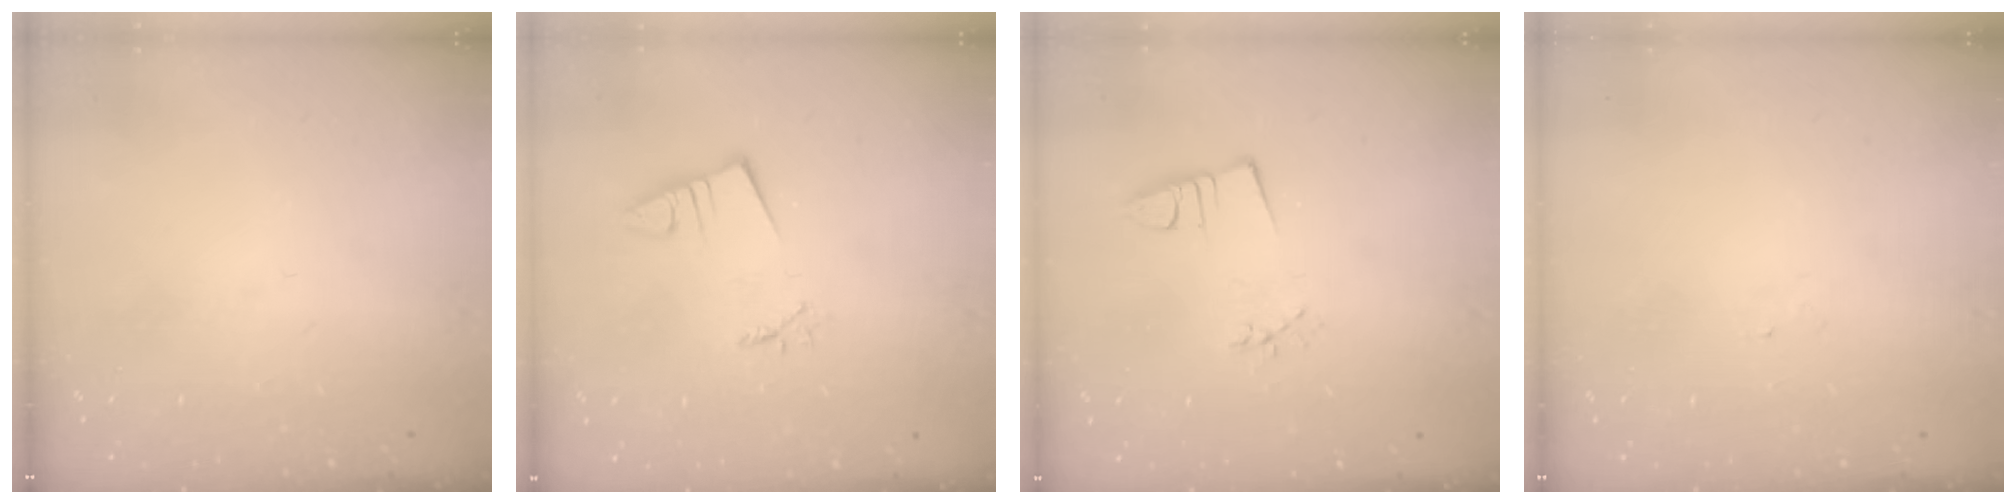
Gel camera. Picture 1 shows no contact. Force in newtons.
{"total": 2.5, "press": 2.5, "slide": 0.3}
{"total": 2.9, "press": 1.5, "slide": 2.5}
{"total": 2.2, "press": 2.2, "slide": 0.2}